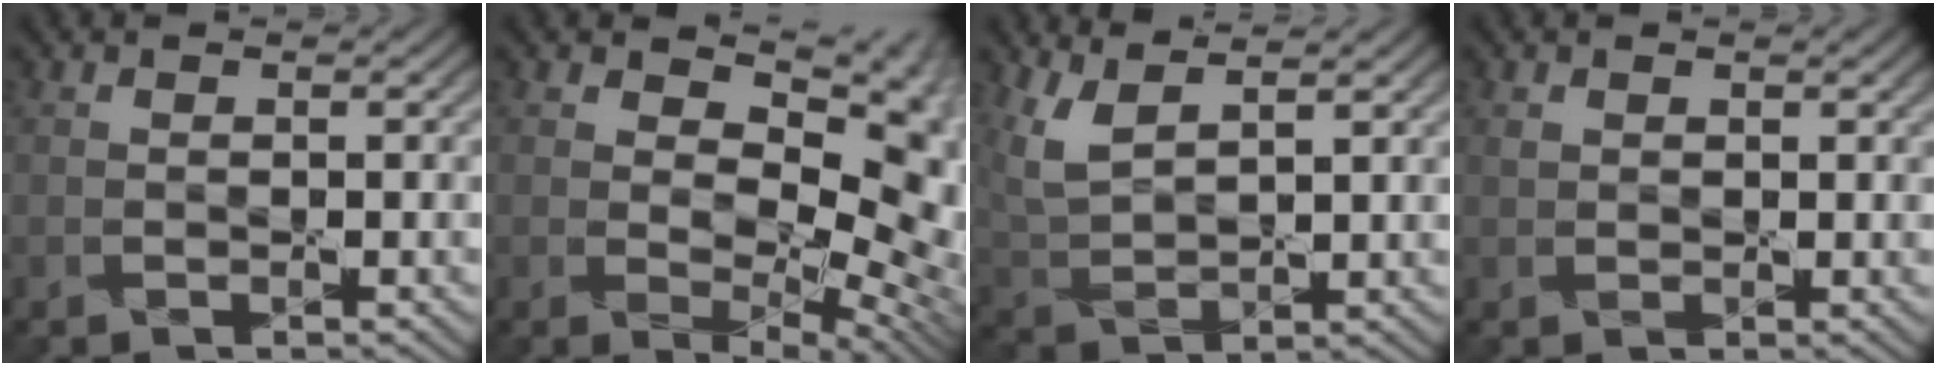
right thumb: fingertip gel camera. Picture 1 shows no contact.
{"total": 12.8, "force": [3.0, 7.3, 10.1], "torque": [-0.132, -0.010, 0.050]}
{"total": 6.1, "force": [4.1, 2.1, 4.0], "torque": [-0.108, -0.001, 0.089]}
{"total": 1.1, "force": [0.6, 0.8, 0.4], "torque": [-0.010, -0.003, 0.013]}